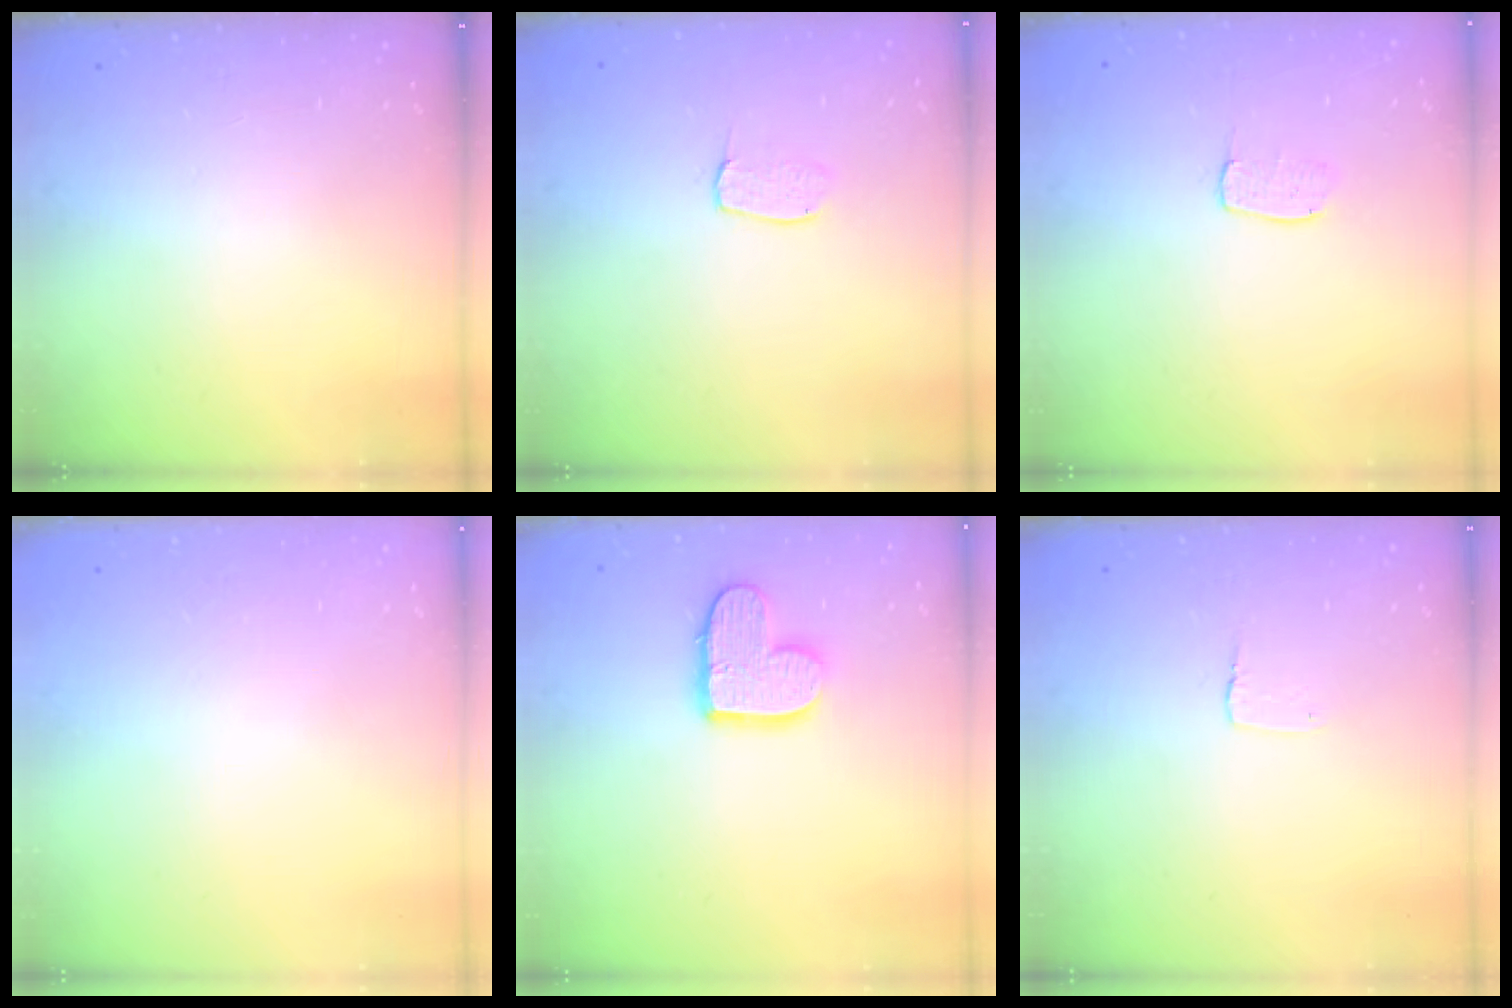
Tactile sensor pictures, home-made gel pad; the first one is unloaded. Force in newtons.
{"total": 3.9, "press": 3.9, "slide": 0.2}
{"total": 4.5, "press": 4.5, "slide": 0.3}
{"total": 0.0}
{"total": 11.3, "press": 11.3, "slide": 0.7}
{"total": 2.7, "press": 2.7, "slide": 0.2}